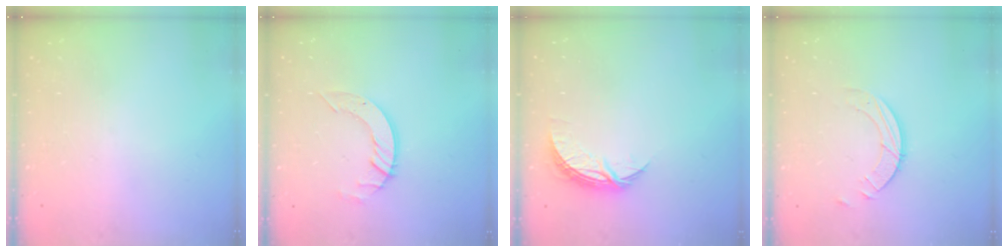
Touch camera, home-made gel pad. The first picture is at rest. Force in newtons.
{"total": 6.1, "press": 6.1, "slide": 0.5}
{"total": 7.1, "press": 7.1, "slide": 0.3}
{"total": 3.4, "press": 3.4, "slide": 0.3}